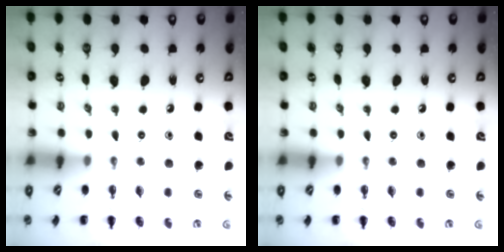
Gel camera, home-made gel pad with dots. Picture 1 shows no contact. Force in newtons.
{"total": 0.0}